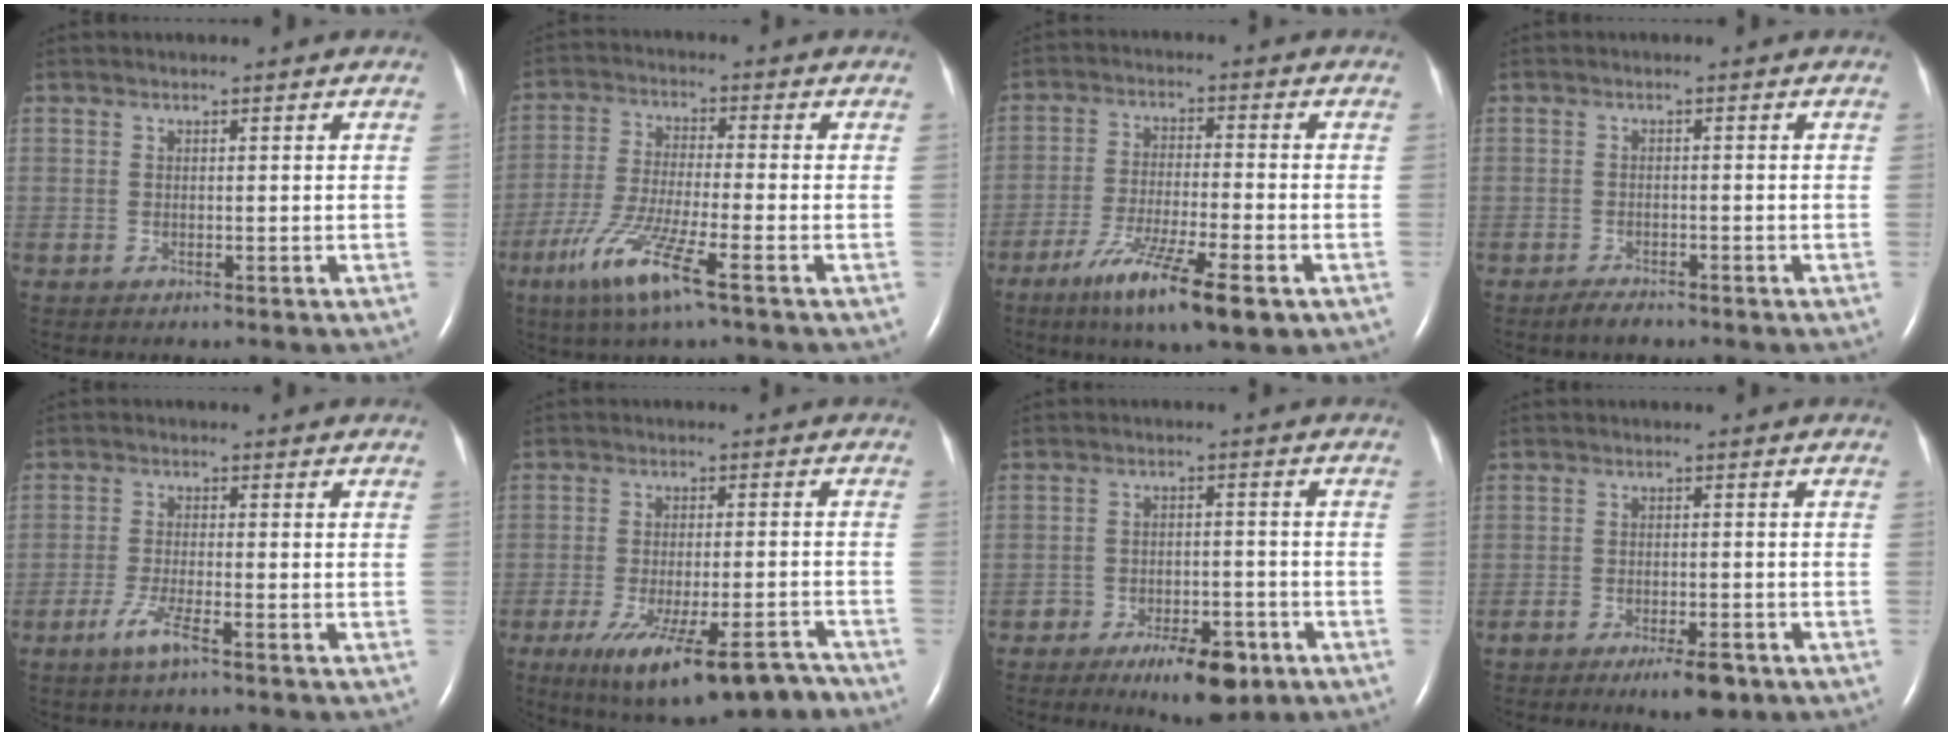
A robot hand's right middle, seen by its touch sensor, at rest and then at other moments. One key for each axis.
{"total": 10.2, "fx": -5.4, "fy": 0.3, "fz": 8.6, "tx": -0.177, "ty": -0.027, "tz": -0.104}
{"total": 11.8, "fx": -6.5, "fy": 1.3, "fz": 9.7, "tx": -0.175, "ty": -0.027, "tz": -0.107}
{"total": 2.1, "fx": -1.8, "fy": 0.5, "fz": 0.9, "tx": -0.027, "ty": -0.004, "tz": -0.028}
{"total": 4.0, "fx": -2.5, "fy": 0.1, "fz": 3.1, "tx": -0.067, "ty": -0.007, "tz": -0.050}
{"total": 15.8, "fx": -11.1, "fy": 3.9, "fz": 10.5, "tx": -0.131, "ty": -0.005, "tz": -0.162}
{"total": 8.2, "fx": -5.1, "fy": 3.2, "fz": 5.6, "tx": -0.083, "ty": 0.000, "tz": -0.073}
{"total": 5.2, "fx": -3.4, "fy": 1.4, "fz": 3.7, "tx": -0.060, "ty": -0.005, "tz": -0.049}